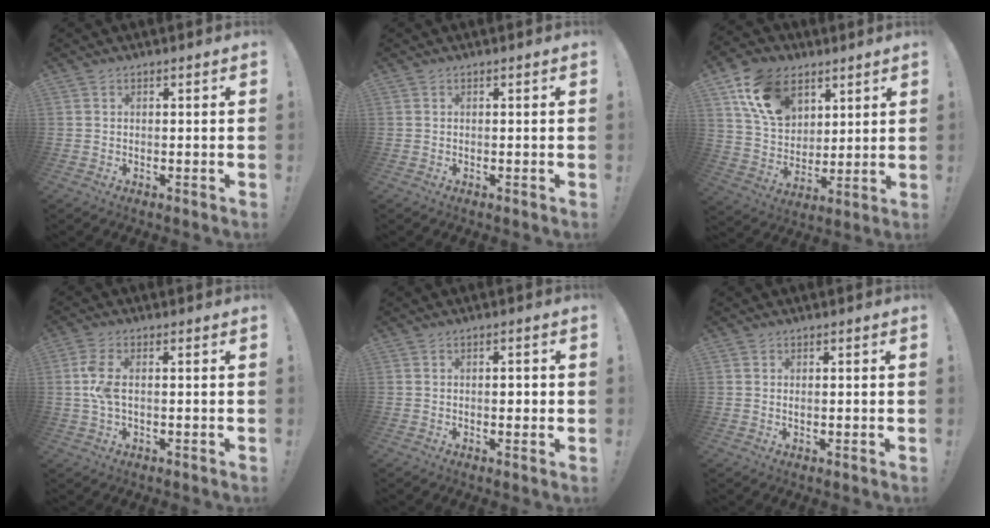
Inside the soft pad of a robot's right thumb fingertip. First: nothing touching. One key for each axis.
{"total": 0.0}
{"total": 16.8, "fx": 8.6, "fy": 11.5, "fz": 8.6, "tx": -0.147, "ty": -0.031, "tz": 0.168}
{"total": 5.9, "fx": 0.1, "fy": 2.2, "fz": 5.4, "tx": -0.117, "ty": 0.001, "tz": -0.003}
{"total": 1.7, "fx": -0.3, "fy": 0.5, "fz": 1.6, "tx": -0.021, "ty": 0.000, "tz": -0.009}
{"total": 0.0}